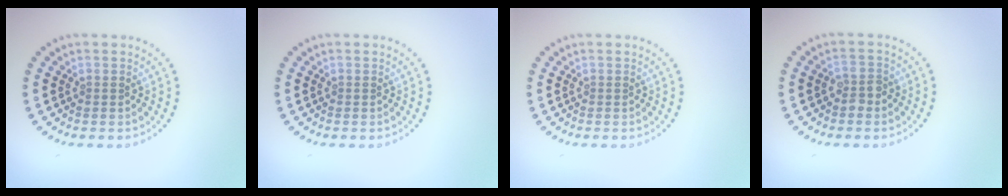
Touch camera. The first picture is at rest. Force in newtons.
{"total": 0.0}
{"total": 0.0}
{"total": 1.7, "press": 1.7, "slide": 0.4}